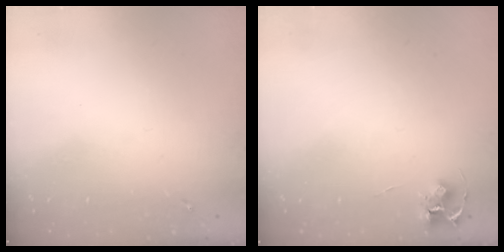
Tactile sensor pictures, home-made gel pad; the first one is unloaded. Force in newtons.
{"total": 4.7, "press": 4.7, "slide": 0.4}